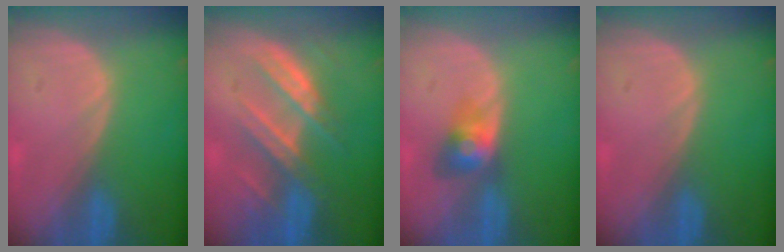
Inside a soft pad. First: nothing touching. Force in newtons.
{"total": 7.4, "press": 7.1, "slide": 2.1}
{"total": 3.9, "press": 3.9, "slide": 0.3}
{"total": 0.0}